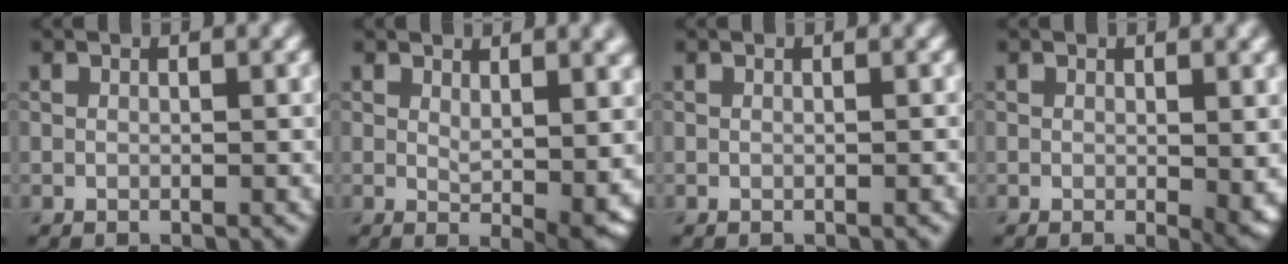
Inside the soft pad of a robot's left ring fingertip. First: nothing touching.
{"total": 5.6, "force": [1.2, 1.7, 5.2], "torque": [-0.071, -0.013, 0.028]}
{"total": 0.0}
{"total": 2.4, "force": [-0.1, 0.4, 2.4], "torque": [-0.028, -0.012, 0.000]}